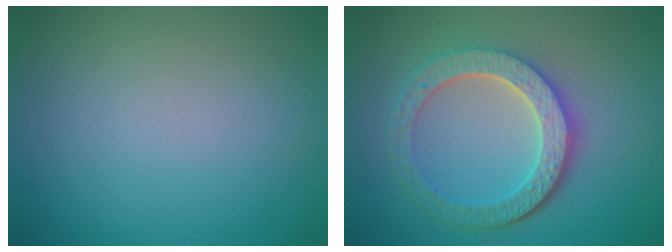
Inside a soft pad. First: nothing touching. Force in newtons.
{"total": 5.6, "press": 4.5, "slide": 3.4}